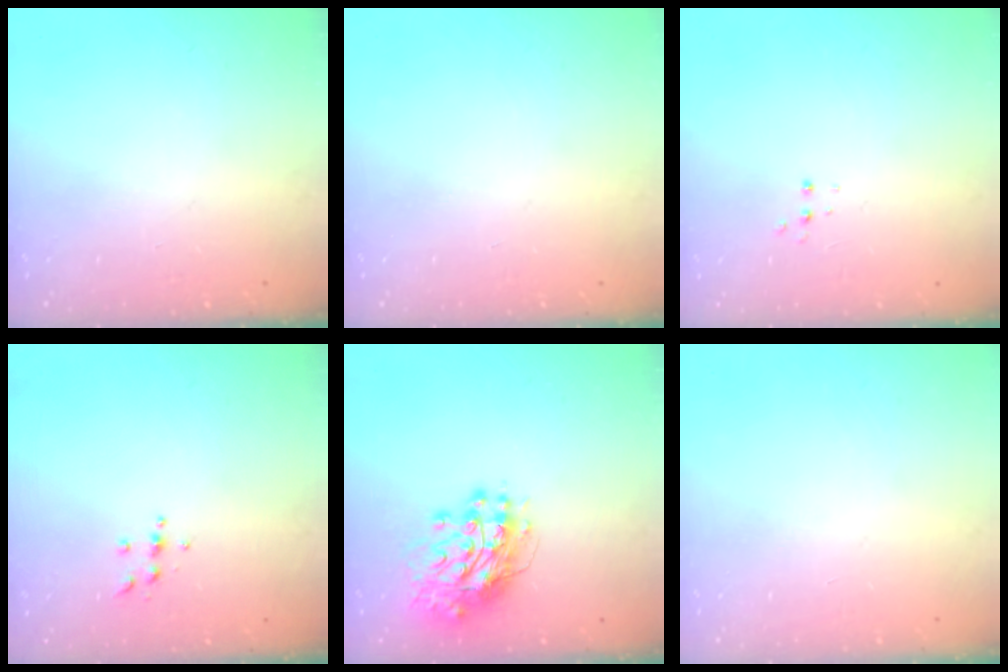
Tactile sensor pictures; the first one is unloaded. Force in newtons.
{"total": 0.0}
{"total": 2.7, "press": 2.7, "slide": 0.5}
{"total": 5.3, "press": 5.3, "slide": 0.5}
{"total": 13.6, "press": 13.6, "slide": 1.4}
{"total": 0.0}